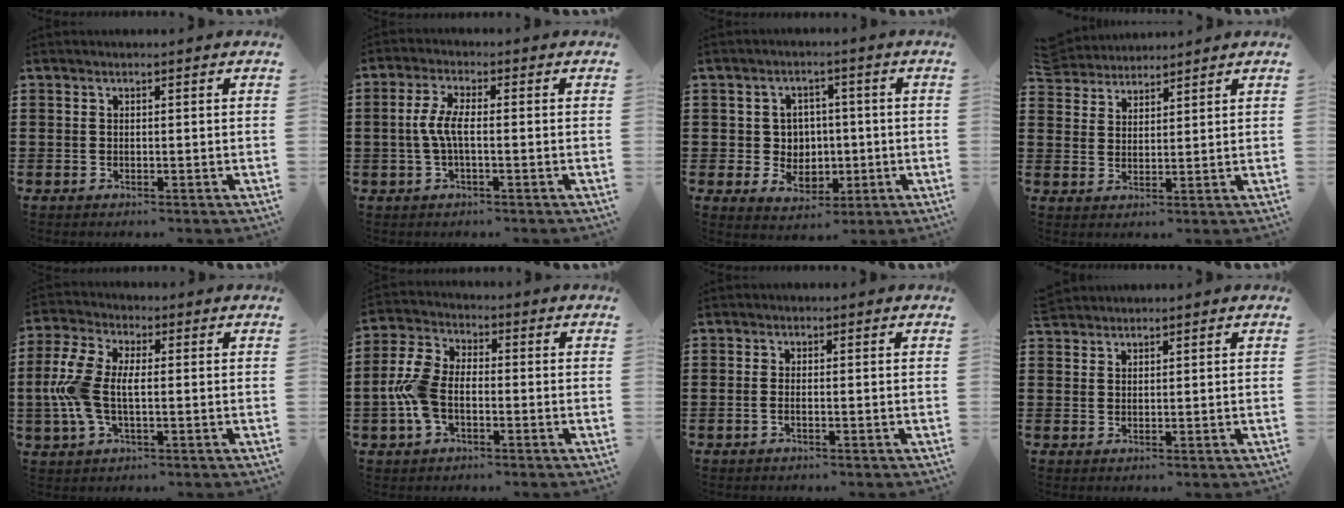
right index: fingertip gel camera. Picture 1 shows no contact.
{"total": 4.5, "force": [-0.6, 1.3, 4.2], "torque": [-0.106, -0.006, -0.022]}
{"total": 4.7, "force": [0.1, 4.5, 1.1], "torque": [-0.029, 0.008, -0.004]}
{"total": 4.0, "force": [3.8, 1.0, -0.3], "torque": [-0.010, -0.008, 0.074]}
{"total": 8.5, "force": [-0.5, 4.5, 7.2], "torque": [-0.194, -0.008, -0.023]}
{"total": 7.4, "force": [-1.5, 4.4, 5.8], "torque": [-0.153, -0.001, -0.037]}
{"total": 1.1, "force": [-0.6, 0.0, 0.9], "torque": [-0.016, -0.004, -0.010]}
{"total": 1.7, "force": [1.7, 0.4, -0.2], "torque": [-0.001, 0.004, 0.034]}